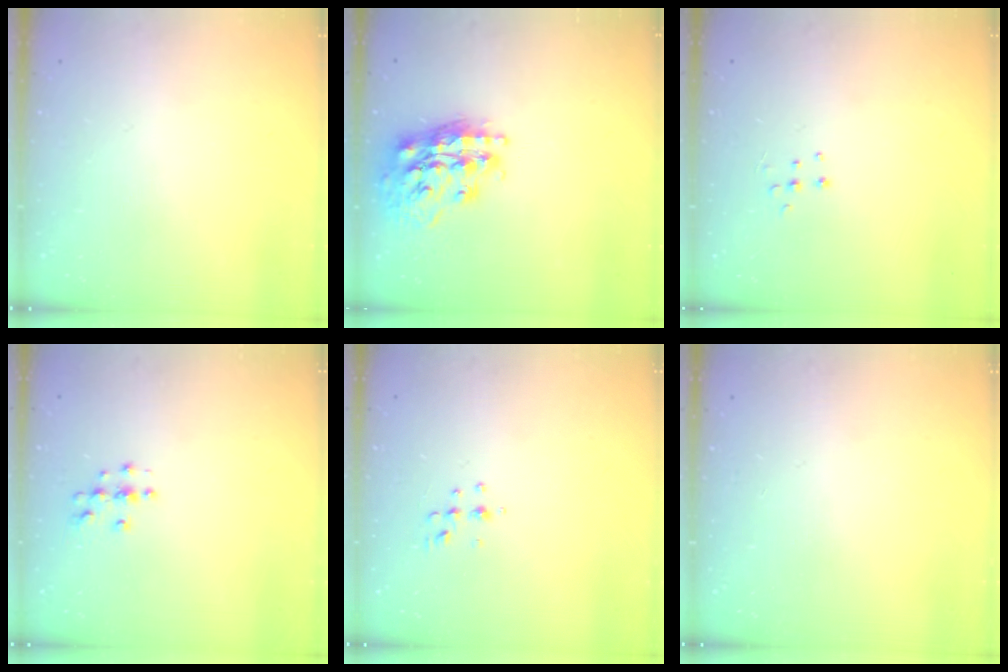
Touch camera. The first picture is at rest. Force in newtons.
{"total": 18.4, "press": 18.3, "slide": 1.7}
{"total": 4.3, "press": 4.3, "slide": 0.4}
{"total": 3.7, "press": 3.7, "slide": 0.2}
{"total": 4.6, "press": 4.5, "slide": 1.0}
{"total": 0.0}